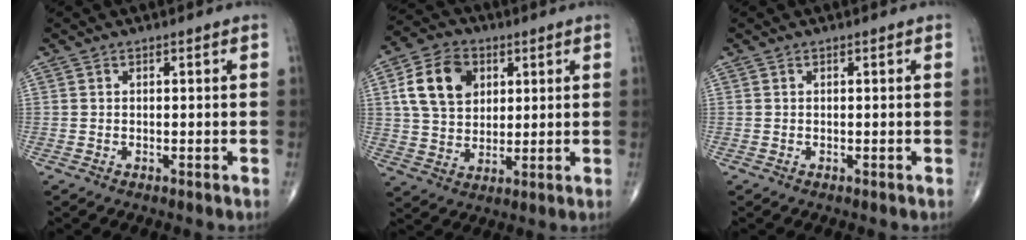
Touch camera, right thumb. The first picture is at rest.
{"total": 12.1, "force": [3.8, 8.9, 7.3], "torque": [-0.111, 0.000, 0.066]}
{"total": 0.0}